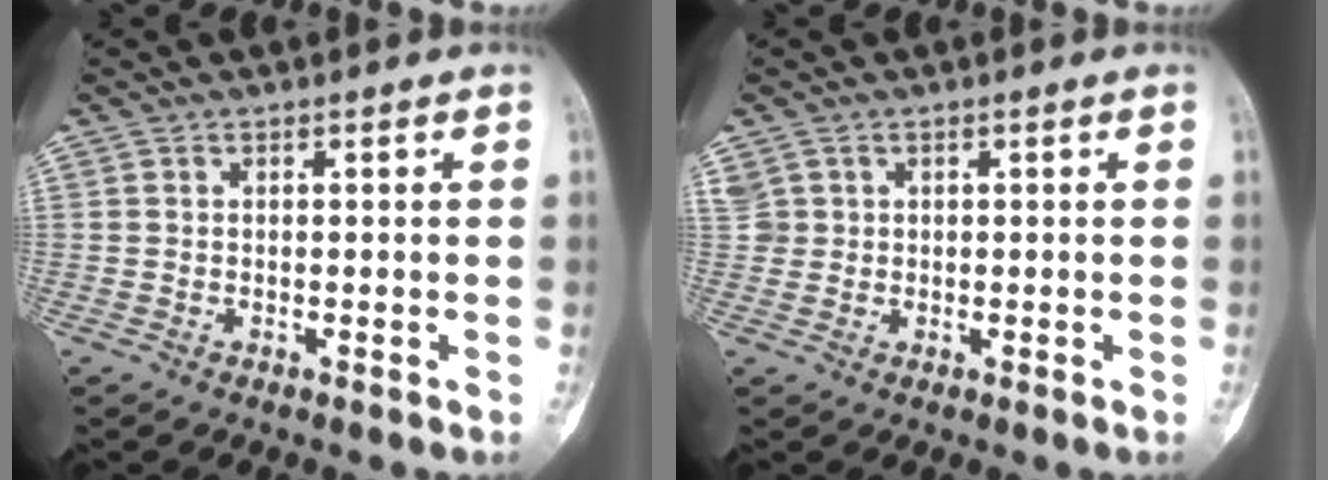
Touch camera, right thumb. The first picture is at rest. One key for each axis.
{"total": 3.5, "fx": 1.4, "fy": 3.1, "fz": 0.7, "tx": -0.004, "ty": 0.007, "tz": 0.037}